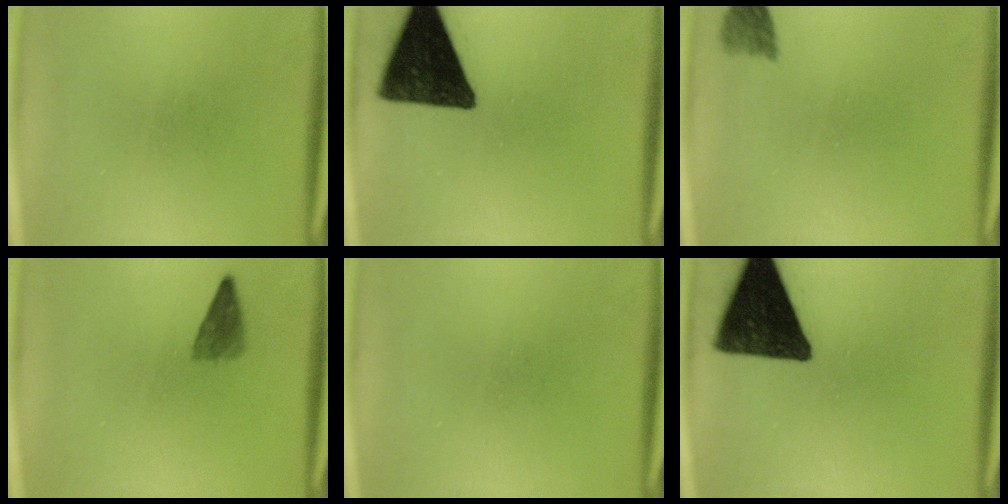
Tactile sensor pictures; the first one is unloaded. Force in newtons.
{"total": 16.7}
{"total": 2.5}
{"total": 2.4}
{"total": 0.0}
{"total": 16.7}